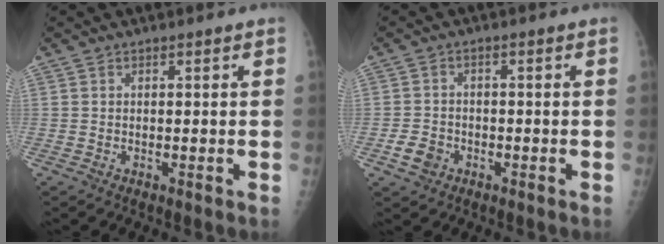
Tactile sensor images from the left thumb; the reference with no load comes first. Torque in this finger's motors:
{"motor_torque": [-0.28, 0.44, 0.18, 0.10, 0.00]}